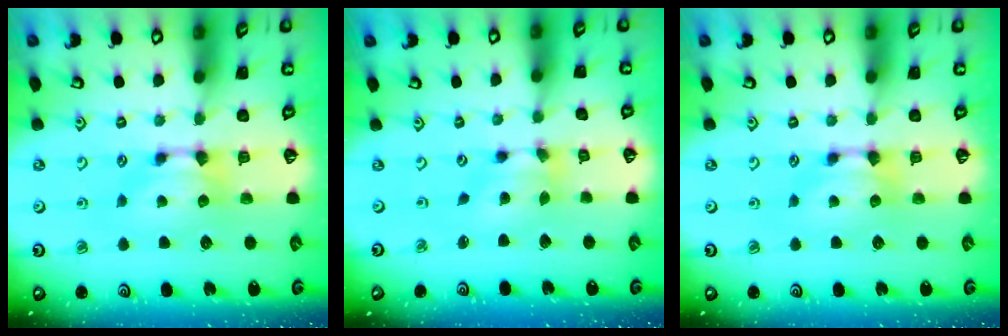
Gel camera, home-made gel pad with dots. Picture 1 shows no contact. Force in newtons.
{"total": 4.2, "press": 3.9, "slide": 1.7}
{"total": 0.0}